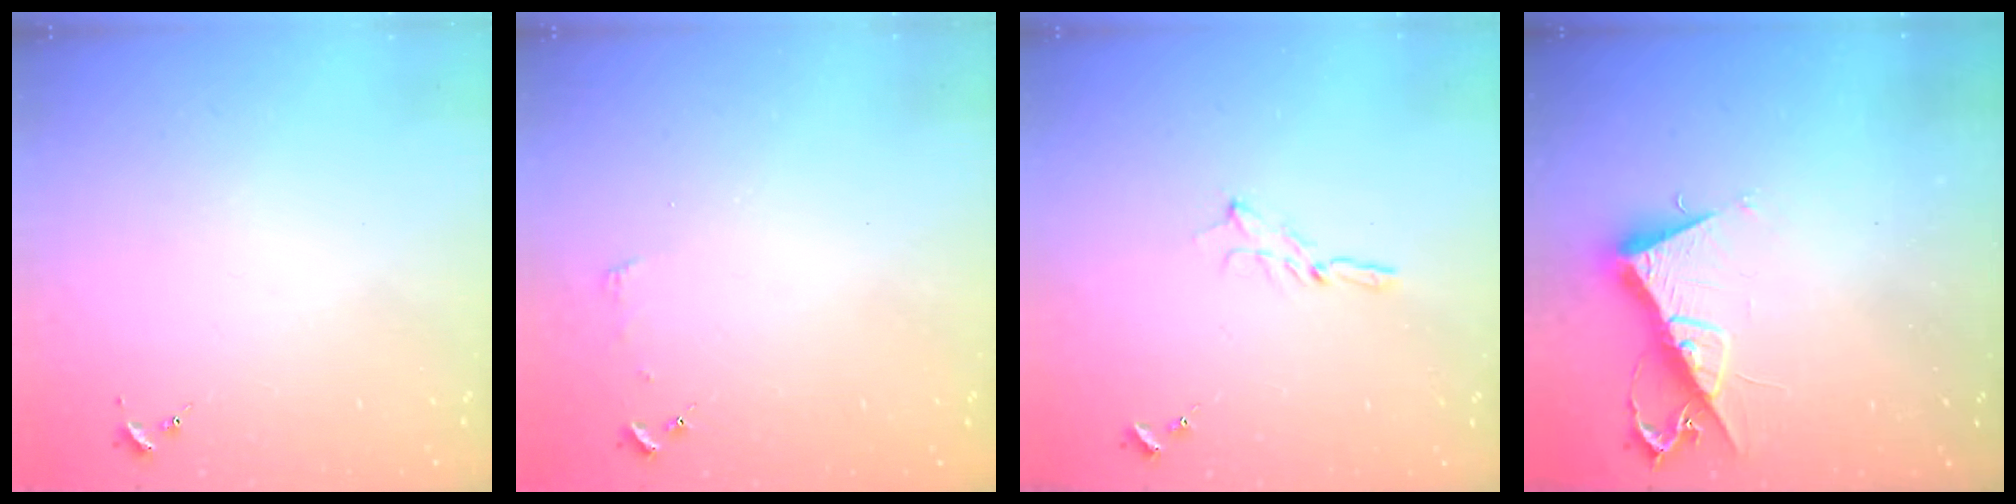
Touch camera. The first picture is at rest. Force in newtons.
{"total": 2.4, "press": 2.4, "slide": 0.2}
{"total": 2.0, "press": 2.0, "slide": 0.2}
{"total": 10.2, "press": 10.2, "slide": 0.7}